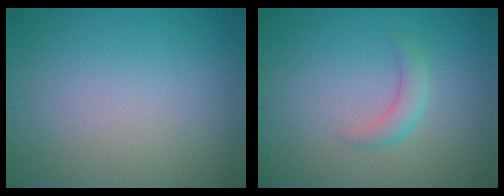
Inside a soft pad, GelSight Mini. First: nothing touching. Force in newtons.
{"total": 1.8, "press": 1.8, "slide": 0.0}